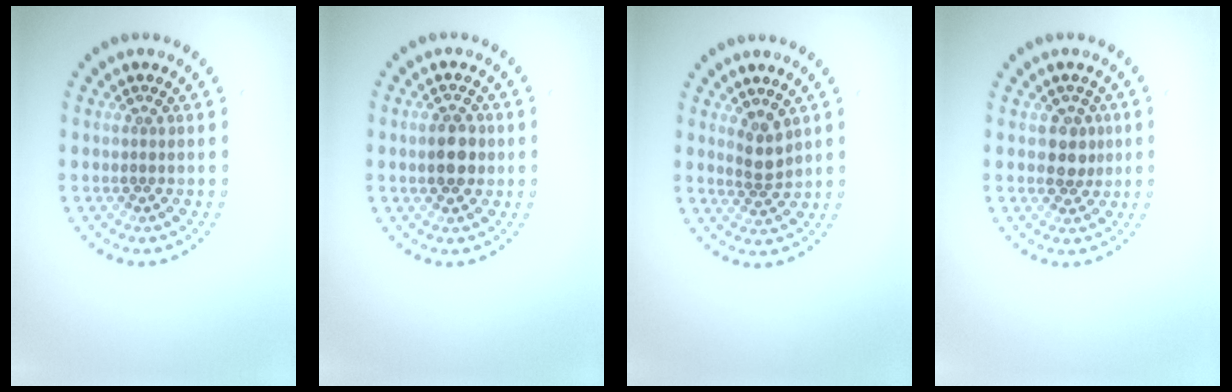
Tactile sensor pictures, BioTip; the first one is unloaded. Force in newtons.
{"total": 2.9, "press": 2.9, "slide": 0.1}
{"total": 1.9, "press": 1.7, "slide": 1.0}
{"total": 2.2, "press": 2.0, "slide": 0.9}